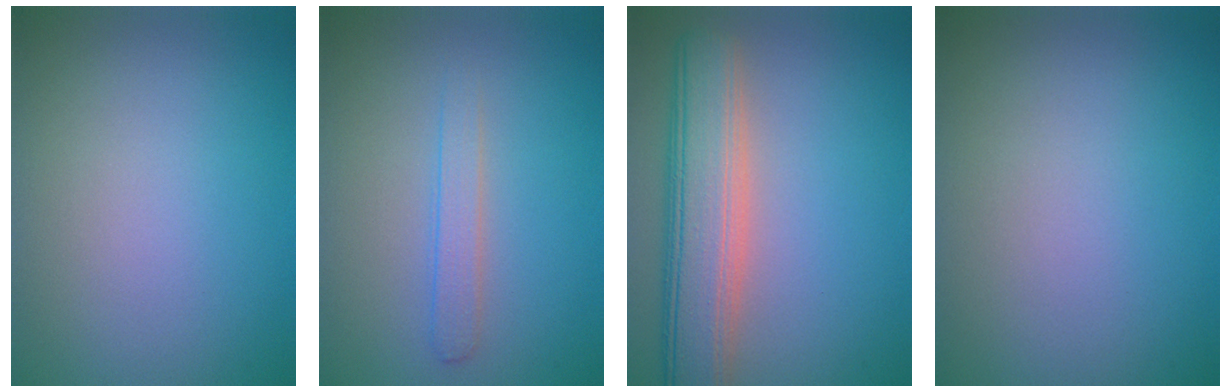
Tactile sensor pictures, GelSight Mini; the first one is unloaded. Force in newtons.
{"total": 1.6, "press": 1.6, "slide": 0.0}
{"total": 7.4, "press": 7.3, "slide": 0.7}
{"total": 0.0}